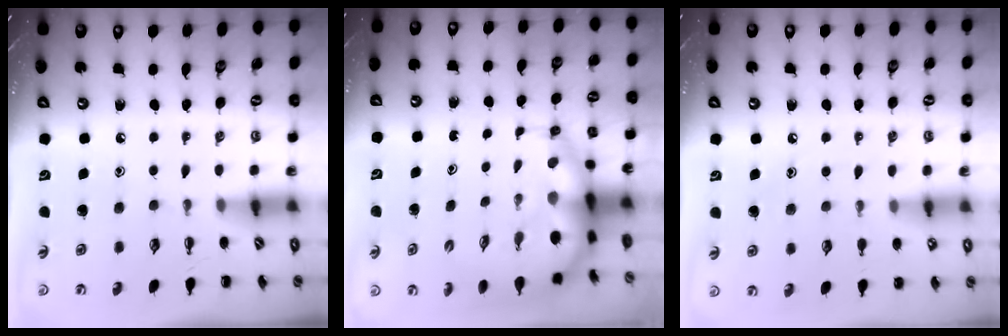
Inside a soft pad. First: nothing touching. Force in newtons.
{"total": 8.8, "press": 8.4, "slide": 2.6}
{"total": 7.1, "press": 6.9, "slide": 1.6}